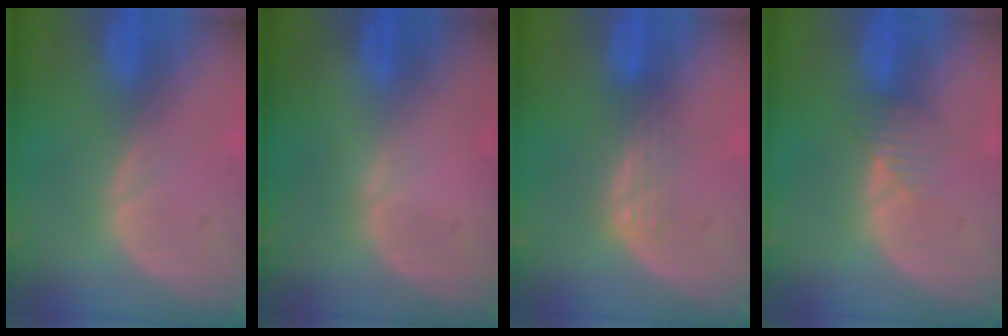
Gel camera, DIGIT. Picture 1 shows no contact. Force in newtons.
{"total": 0.0}
{"total": 2.9, "press": 2.6, "slide": 1.4}
{"total": 2.4, "press": 2.4, "slide": 0.1}